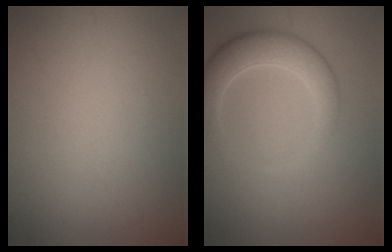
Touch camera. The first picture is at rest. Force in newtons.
{"total": 4.2, "press": 4.2, "slide": 0.5}